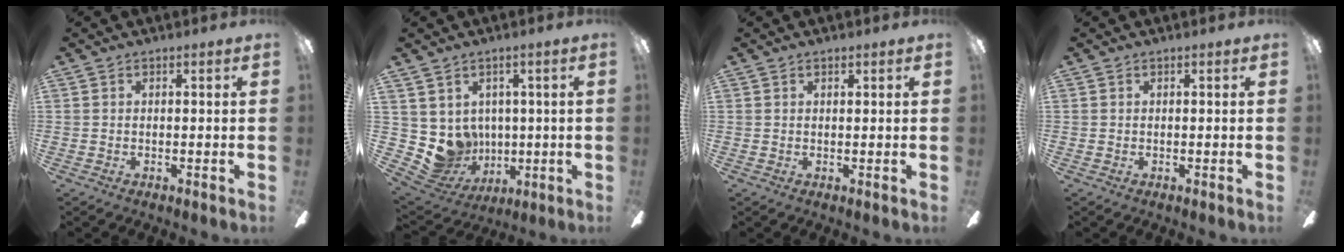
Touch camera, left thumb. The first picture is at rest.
{"total": 8.3, "force": [2.0, 7.9, 1.6], "torque": [-0.055, -0.031, 0.049]}
{"total": 0.7, "force": [0.6, 0.2, 0.3], "torque": [-0.007, 0.001, 0.010]}
{"total": 0.0}